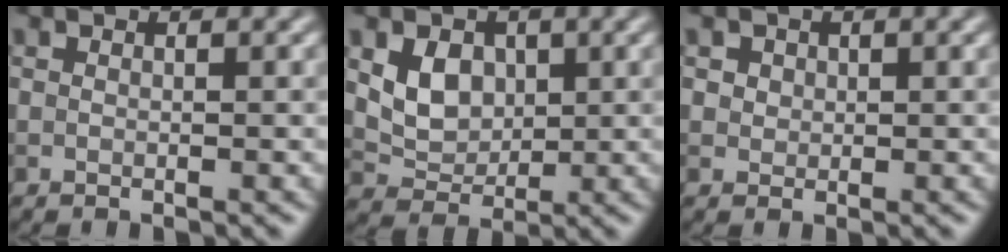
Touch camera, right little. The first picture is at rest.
{"total": 3.8, "force": [0.8, 3.0, 2.2], "torque": [-0.043, -0.008, 0.016]}
{"total": 1.6, "force": [0.8, 1.3, 0.5], "torque": [-0.013, -0.002, 0.018]}